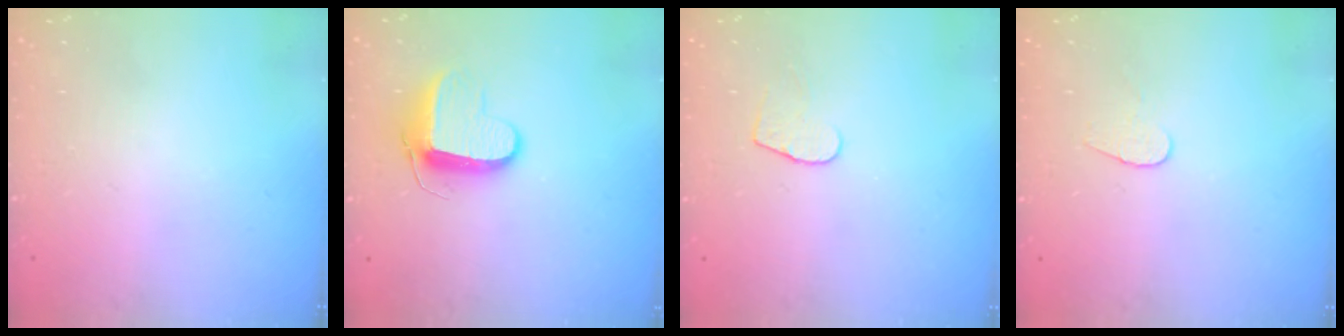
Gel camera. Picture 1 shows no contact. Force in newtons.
{"total": 9.5, "press": 9.5, "slide": 0.2}
{"total": 5.0, "press": 5.0, "slide": 0.4}
{"total": 4.7, "press": 4.6, "slide": 0.4}